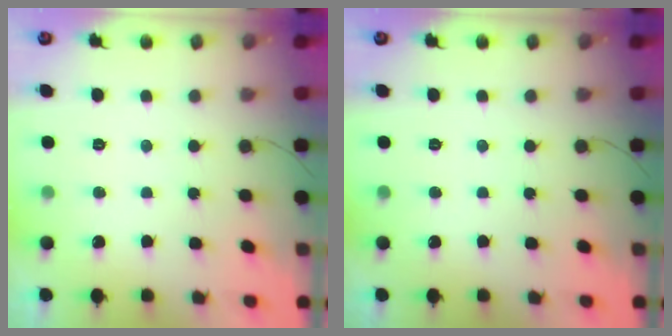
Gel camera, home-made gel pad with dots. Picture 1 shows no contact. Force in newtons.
{"total": 0.0}